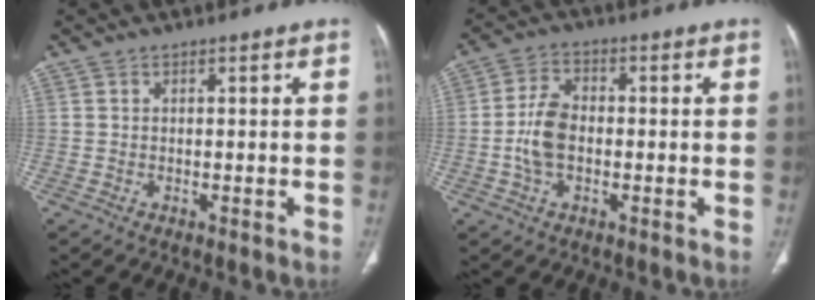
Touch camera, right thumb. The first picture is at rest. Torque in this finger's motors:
{"motor_torque": [1.23, 1.38, 0.72, -0.51, 0.09]}